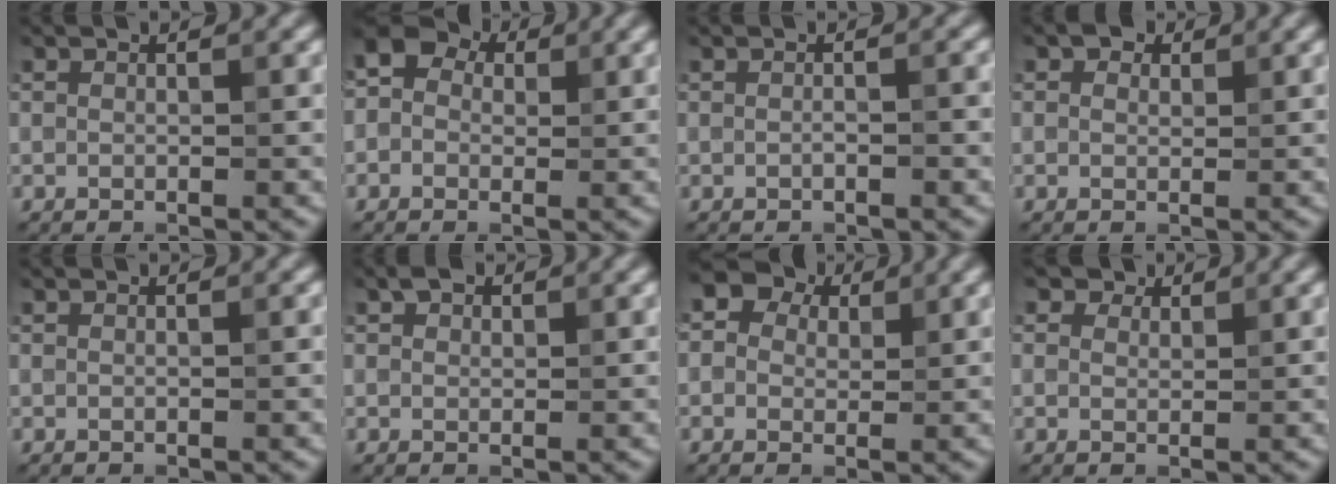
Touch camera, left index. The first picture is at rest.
{"total": 5.1, "force": [1.2, 4.2, 2.5], "torque": [-0.014, 0.023, -0.030]}
{"total": 0.8, "force": [-0.3, 0.2, 0.8], "torque": [-0.014, -0.001, -0.009]}
{"total": 1.6, "force": [0.9, 1.0, 0.8], "torque": [-0.012, 0.001, 0.007]}
{"total": 0.0}
{"total": 1.3, "force": [0.7, 0.9, 0.6], "torque": [-0.009, 0.003, 0.009]}
{"total": 6.4, "force": [2.7, 5.0, 2.9], "torque": [-0.033, 0.029, -0.003]}
{"total": 2.5, "force": [1.8, 1.4, 0.8], "torque": [-0.015, -0.002, 0.019]}